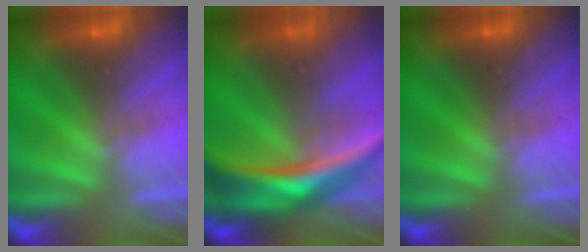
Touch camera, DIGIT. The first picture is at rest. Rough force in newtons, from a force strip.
{"total": 9.3}
{"total": 0.0}